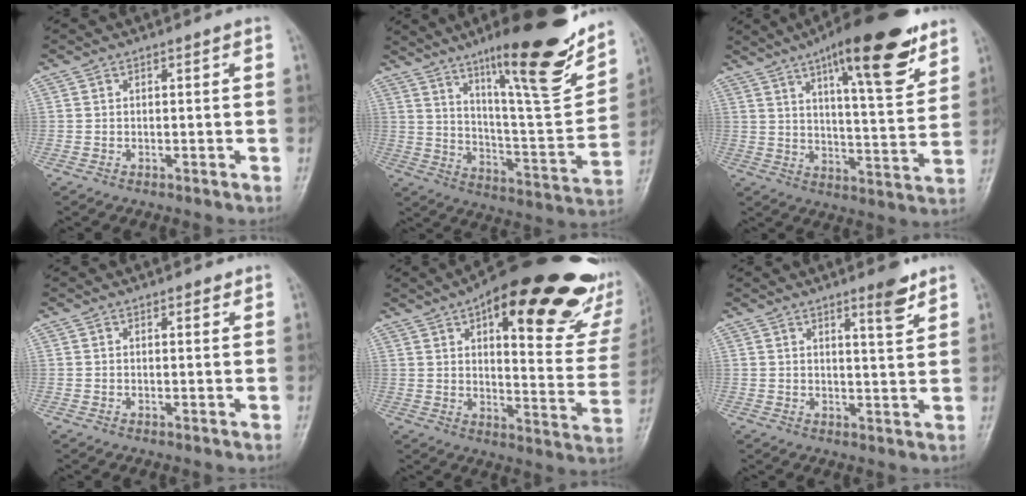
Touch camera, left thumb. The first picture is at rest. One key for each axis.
{"total": 24.6, "fx": 15.7, "fy": 4.9, "fz": 18.3, "tx": -0.242, "ty": -0.068, "tz": 0.251}
{"total": 20.3, "fx": 12.3, "fy": 5.4, "fz": 15.3, "tx": -0.198, "ty": -0.051, "tz": 0.185}
{"total": 1.2, "fx": 1.0, "fy": 0.5, "fz": 0.6, "tx": -0.005, "ty": -0.006, "tz": 0.011}
{"total": 32.3, "fx": 17.6, "fy": 11.7, "fz": 24.5, "tx": -0.273, "ty": -0.034, "tz": 0.239}
{"total": 4.9, "fx": 3.4, "fy": 0.8, "fz": 3.4, "tx": -0.043, "ty": -0.027, "tz": 0.049}